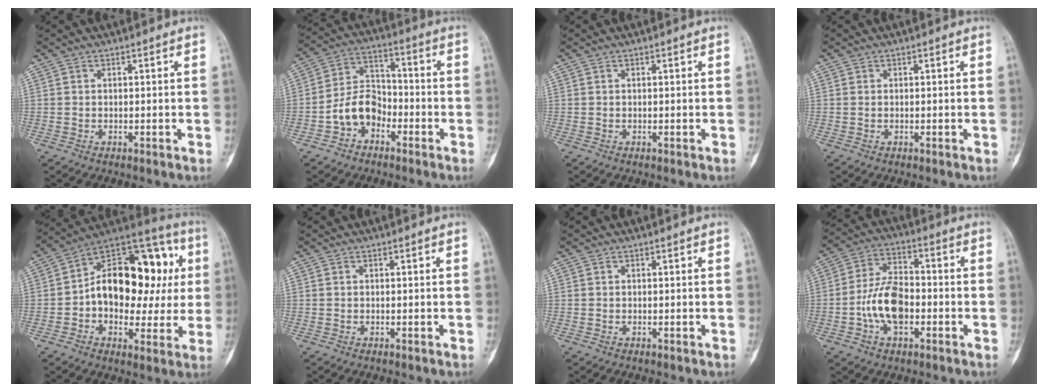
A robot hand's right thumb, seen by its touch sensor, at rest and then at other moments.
{"total": 9.0, "force": [-3.8, 6.5, 4.9], "torque": [-0.066, 0.044, -0.079]}
{"total": 0.0}
{"total": 0.0}
{"total": 23.6, "force": [2.1, 14.4, 18.7], "torque": [-0.233, 0.042, 0.025]}
{"total": 0.0}
{"total": 0.0}
{"total": 10.7, "force": [-2.6, 6.1, 8.4], "torque": [-0.144, 0.026, -0.056]}